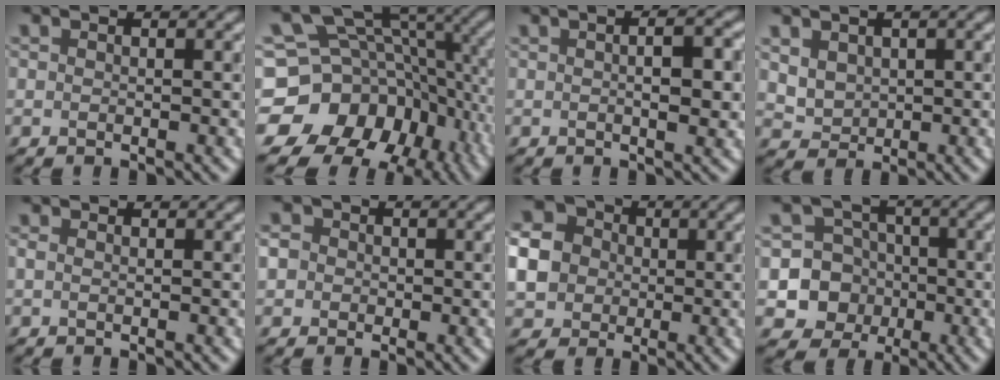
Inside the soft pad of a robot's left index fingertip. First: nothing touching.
{"total": 15.4, "force": [-5.4, 11.9, 8.1], "torque": [-0.167, 0.009, -0.081]}
{"total": 3.2, "force": [0.1, 0.7, 3.1], "torque": [-0.050, 0.002, 0.002]}
{"total": 2.5, "force": [0.8, 1.9, 1.3], "torque": [-0.032, -0.003, 0.021]}
{"total": 0.5, "force": [0.1, 0.3, 0.4], "torque": [-0.013, -0.004, -0.001]}
{"total": 4.7, "force": [0.7, 4.2, 1.9], "torque": [-0.027, 0.032, -0.020]}
{"total": 7.3, "force": [0.0, 6.6, 3.0], "torque": [-0.086, 0.009, -0.014]}
{"total": 9.4, "force": [-2.6, 8.8, 2.0], "torque": [-0.037, -0.006, -0.067]}